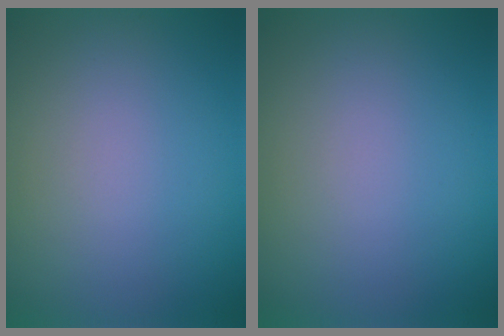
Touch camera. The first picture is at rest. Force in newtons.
{"total": 0.0}